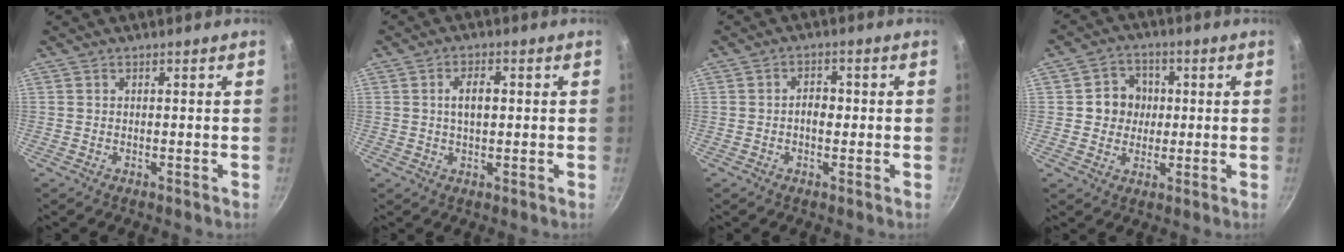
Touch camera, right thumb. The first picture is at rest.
{"total": 4.4, "force": [0.5, 2.2, 3.7], "torque": [-0.056, 0.010, 0.006]}
{"total": 3.1, "force": [-0.3, 2.1, 2.3], "torque": [-0.018, 0.010, -0.008]}
{"total": 6.9, "force": [0.6, 6.4, 2.5], "torque": [0.000, 0.006, 0.001]}